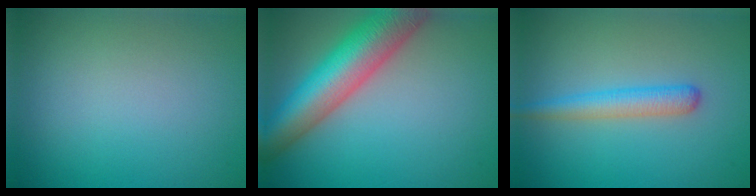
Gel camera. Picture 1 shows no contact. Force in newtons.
{"total": 9.8, "press": 9.8, "slide": 0.4}
{"total": 2.7, "press": 2.7, "slide": 0.1}